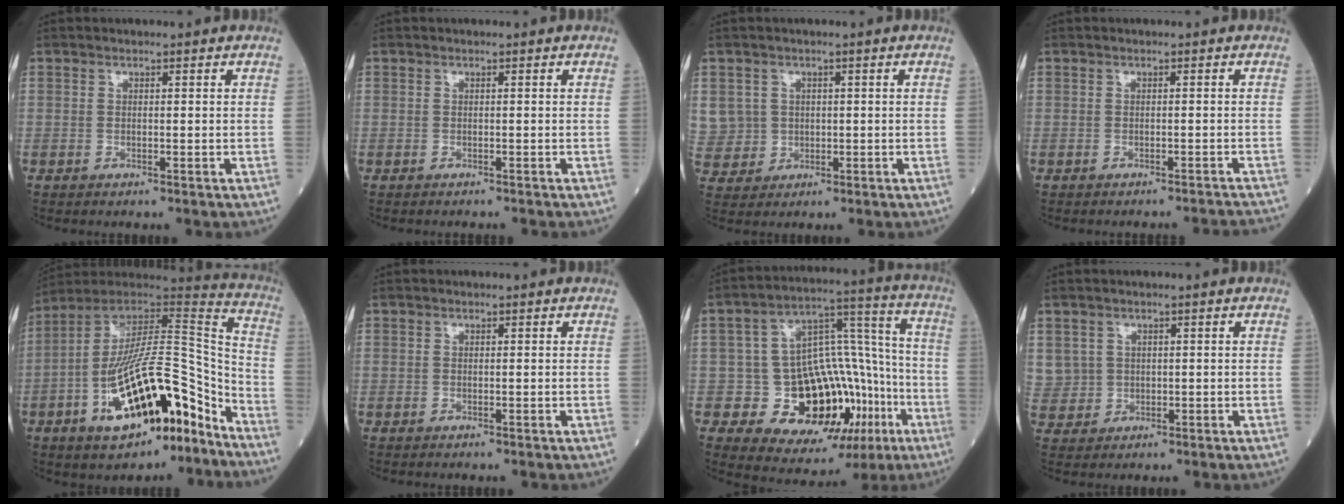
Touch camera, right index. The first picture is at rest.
{"total": 1.4, "force": [-1.4, -0.2, 0.3], "torque": [-0.001, -0.001, -0.017]}
{"total": 6.4, "force": [1.1, 6.3, 0.5], "torque": [-0.020, 0.021, 0.037]}
{"total": 4.9, "force": [-4.8, -0.5, 0.7], "torque": [-0.008, -0.015, -0.048]}
{"total": 21.0, "force": [-10.1, 6.2, 17.3], "torque": [-0.285, 0.018, -0.155]}
{"total": 0.0}
{"total": 17.5, "force": [-6.5, 10.9, 12.0], "torque": [-0.153, 0.057, -0.081]}
{"total": 5.2, "force": [1.4, 5.0, 0.4], "torque": [-0.011, 0.013, 0.041]}